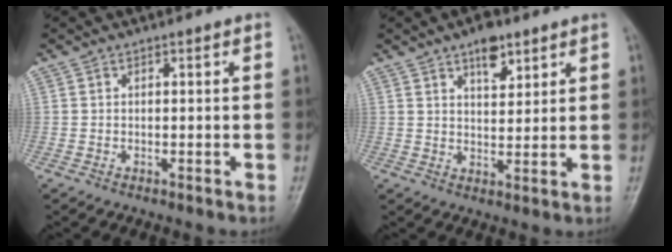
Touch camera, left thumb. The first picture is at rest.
{"total": 5.9, "force": [3.7, 2.7, 3.7], "torque": [-0.039, -0.021, 0.056]}